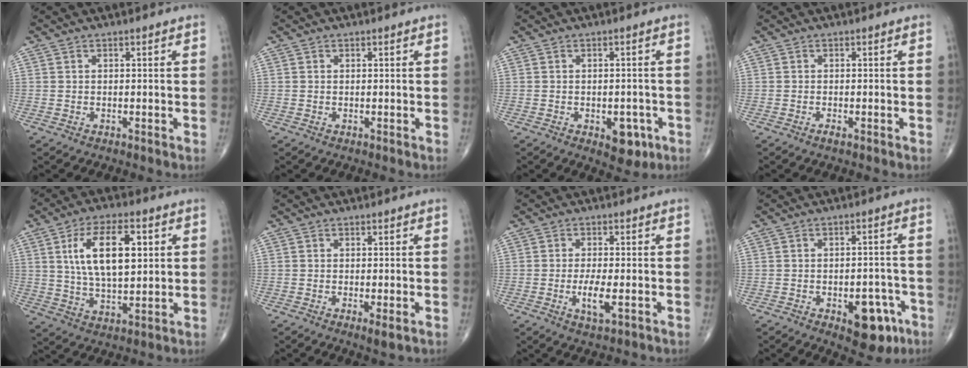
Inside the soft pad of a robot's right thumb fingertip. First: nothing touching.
{"total": 0.0}
{"total": 5.4, "force": [-2.2, 3.0, 3.8], "torque": [-0.024, 0.008, -0.019]}
{"total": 0.7, "force": [-0.4, 0.1, 0.5], "torque": [-0.008, 0.000, -0.009]}
{"total": 14.6, "force": [3.7, 7.0, 12.3], "torque": [-0.199, -0.007, 0.070]}
{"total": 2.4, "force": [-0.7, 0.5, 2.2], "torque": [-0.042, -0.010, -0.013]}
{"total": 4.6, "force": [-1.2, 1.3, 4.3], "torque": [-0.083, -0.008, -0.020]}
{"total": 9.5, "force": [-4.3, 4.9, 6.8], "torque": [-0.057, 0.026, -0.046]}